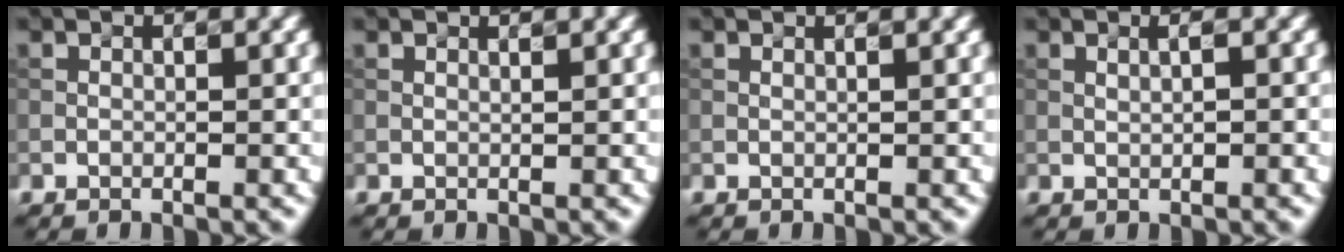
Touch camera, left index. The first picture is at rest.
{"total": 0.6, "force": [0.5, 0.0, 0.3], "torque": [-0.004, -0.002, 0.007]}
{"total": 0.8, "force": [0.6, 0.2, 0.5], "torque": [-0.008, -0.003, 0.002]}
{"total": 1.3, "force": [0.5, 0.3, 1.1], "torque": [-0.015, -0.002, 0.002]}